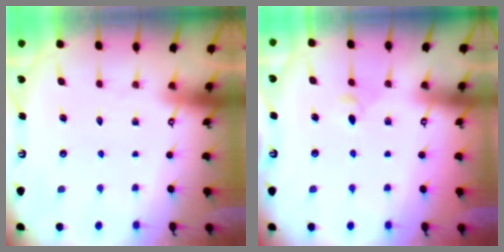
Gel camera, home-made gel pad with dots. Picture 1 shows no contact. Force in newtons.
{"total": 3.3, "press": 3.2, "slide": 0.8}